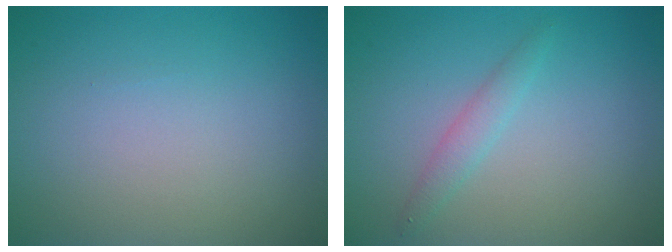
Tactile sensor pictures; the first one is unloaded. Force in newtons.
{"total": 1.5, "press": 1.5, "slide": 0.0}